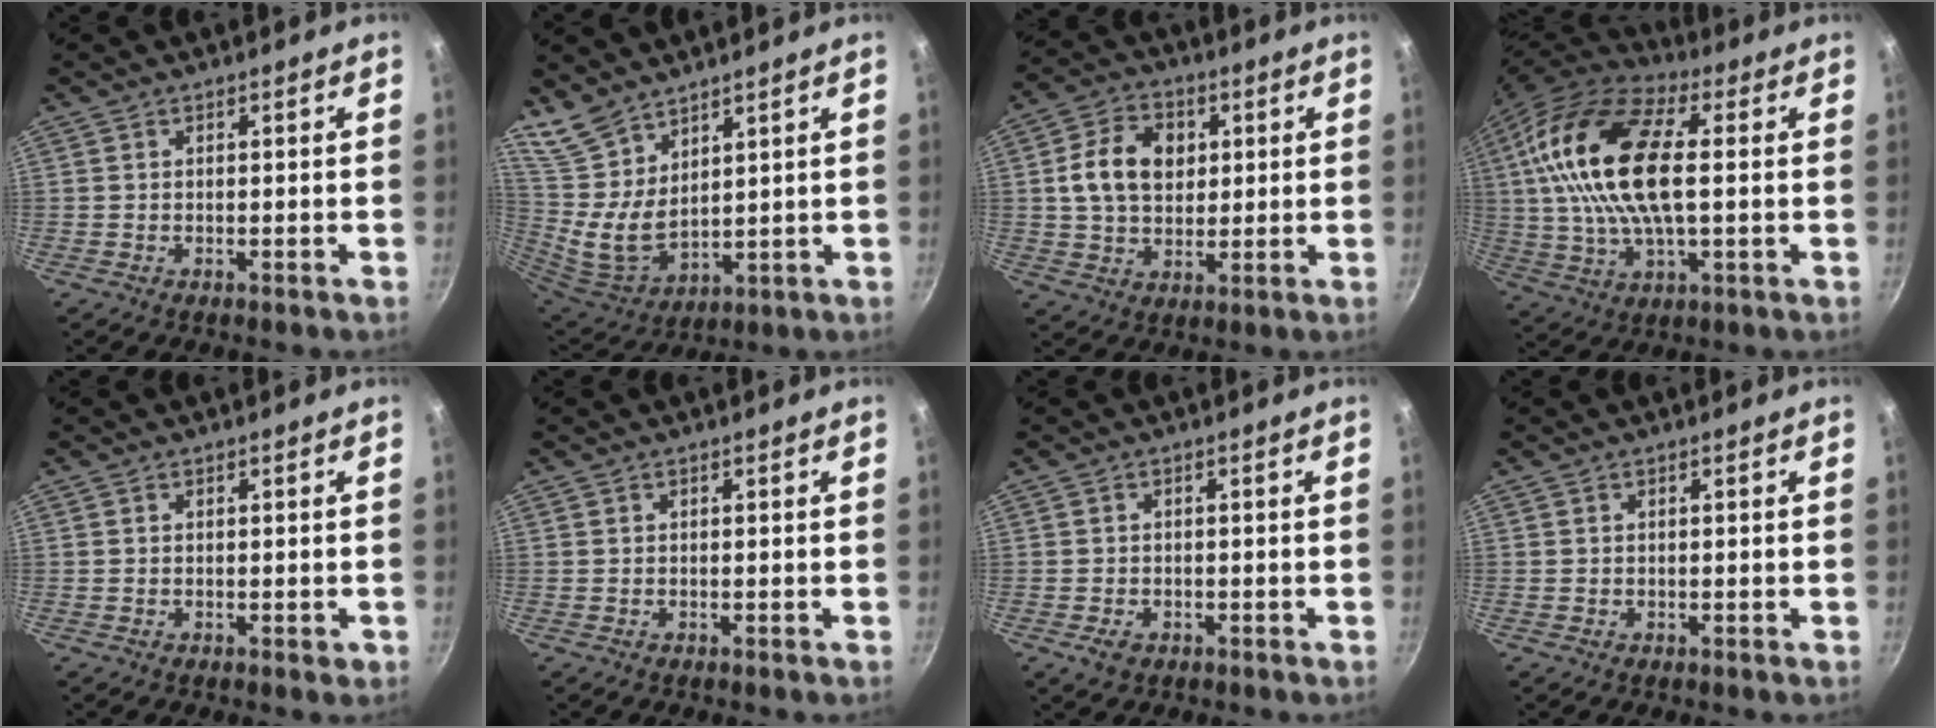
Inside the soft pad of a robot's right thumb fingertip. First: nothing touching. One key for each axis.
{"total": 11.1, "fx": 7.9, "fy": 5.0, "fz": 6.0, "tx": -0.103, "ty": -0.056, "tz": 0.175}
{"total": 11.9, "fx": 2.3, "fy": 8.8, "fz": 7.6, "tx": -0.114, "ty": 0.005, "tz": 0.034}
{"total": 21.9, "fx": 3.3, "fy": 10.4, "fz": 19.0, "tx": -0.367, "ty": 0.015, "tz": 0.048}
{"total": 1.2, "fx": -0.1, "fy": 0.8, "fz": 0.9, "tx": -0.008, "ty": 0.002, "tz": -0.001}
{"total": 0.0}
{"total": 2.9, "fx": -1.3, "fy": 2.0, "fz": 1.6, "tx": -0.025, "ty": 0.005, "tz": -0.019}
{"total": 0.0}